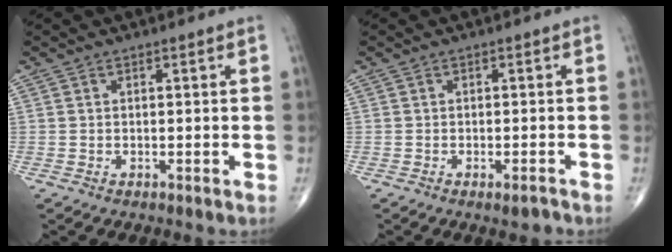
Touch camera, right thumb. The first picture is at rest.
{"total": 1.9, "force": [-1.2, 0.6, 1.3], "torque": [-0.018, 0.004, -0.016]}